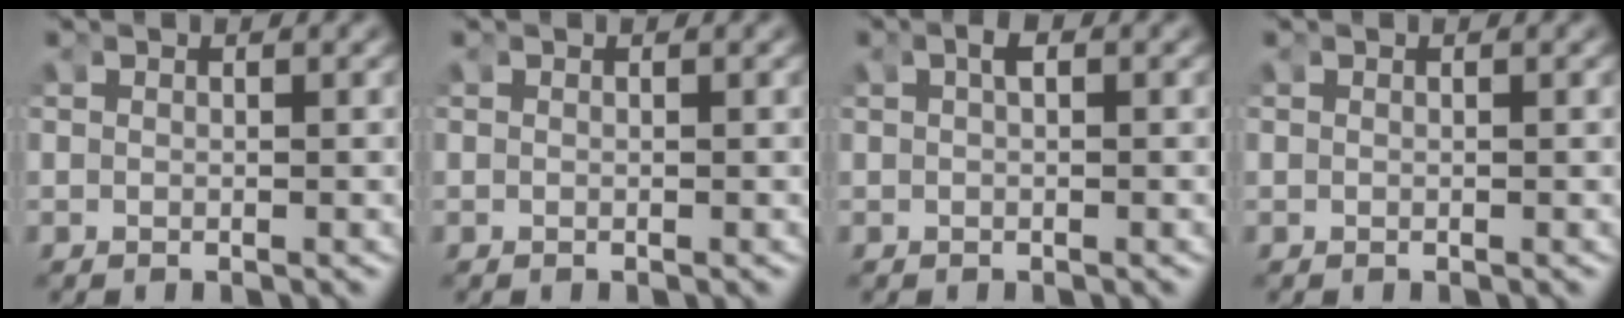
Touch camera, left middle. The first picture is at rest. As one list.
[{"total": 0.0}, {"total": 0.8, "force": [0.2, -0.1, 0.8], "torque": [-0.013, 0.007, 0.003]}, {"total": 0.0}]